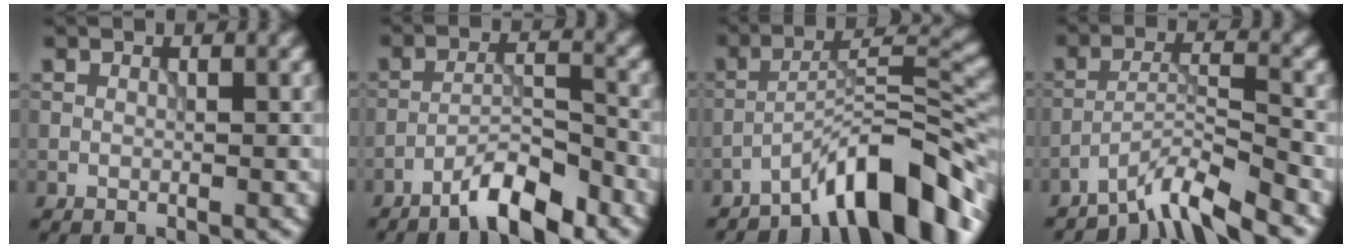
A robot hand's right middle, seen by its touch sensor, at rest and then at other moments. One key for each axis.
{"total": 5.1, "fx": -3.9, "fy": 0.9, "fz": 3.2, "tx": -0.053, "ty": 0.010, "tz": -0.073}
{"total": 9.7, "fx": -6.8, "fy": 2.0, "fz": 6.5, "tx": -0.092, "ty": 0.020, "tz": -0.116}
{"total": 4.8, "fx": -4.1, "fy": 0.2, "fz": 2.4, "tx": -0.039, "ty": 0.006, "tz": -0.088}